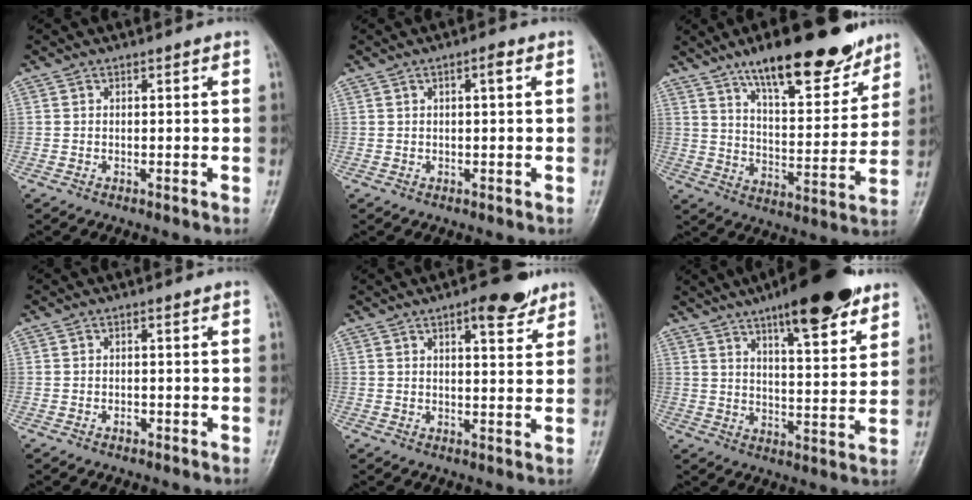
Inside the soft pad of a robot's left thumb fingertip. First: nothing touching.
{"total": 1.8, "force": [0.6, 0.4, 1.7], "torque": [-0.029, 0.004, 0.007]}
{"total": 18.7, "force": [13.2, 6.1, 11.8], "torque": [-0.136, -0.068, 0.210]}
{"total": 1.0, "force": [-0.4, 0.6, 0.6], "torque": [-0.005, 0.003, -0.007]}
{"total": 6.6, "force": [4.2, 2.3, 4.6], "torque": [-0.048, -0.020, 0.052]}
{"total": 16.5, "force": [10.7, 4.4, 11.7], "torque": [-0.144, -0.050, 0.163]}